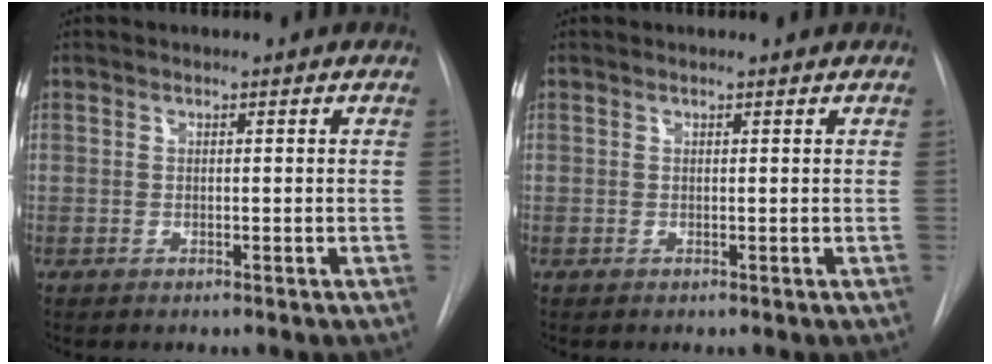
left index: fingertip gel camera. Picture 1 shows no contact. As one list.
[{"total": 0.8, "force": [0.8, 0.0, 0.1], "torque": [-0.008, 0.005, 0.008]}]